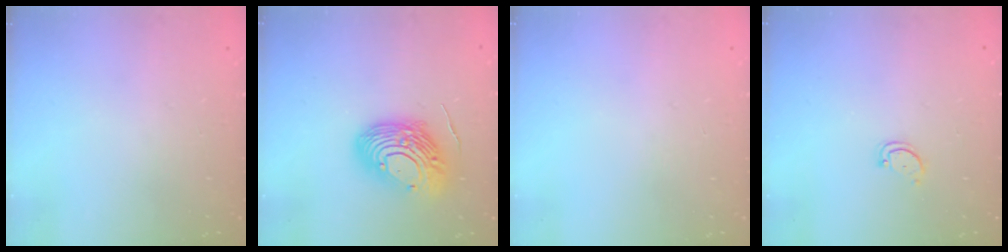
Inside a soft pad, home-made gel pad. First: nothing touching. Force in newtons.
{"total": 14.9, "press": 14.8, "slide": 1.6}
{"total": 0.0}
{"total": 2.9, "press": 2.9, "slide": 0.4}